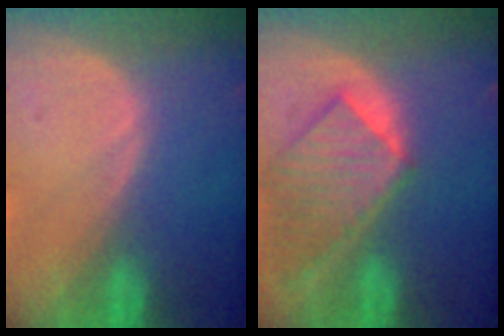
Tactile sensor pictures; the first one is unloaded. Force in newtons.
{"total": 8.8, "press": 7.9, "slide": 3.9}